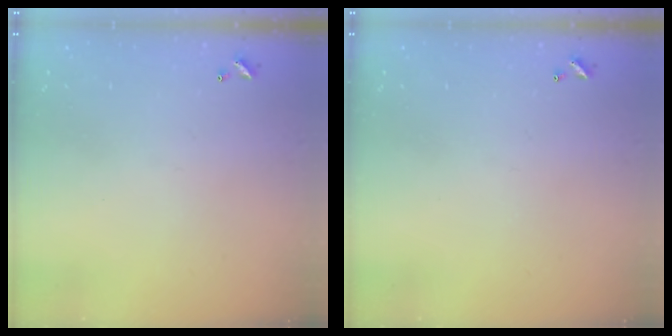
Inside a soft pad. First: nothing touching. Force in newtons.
{"total": 0.0}